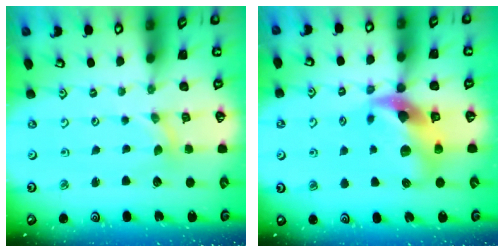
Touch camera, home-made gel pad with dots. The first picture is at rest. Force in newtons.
{"total": 13.0, "press": 12.9, "slide": 1.8}